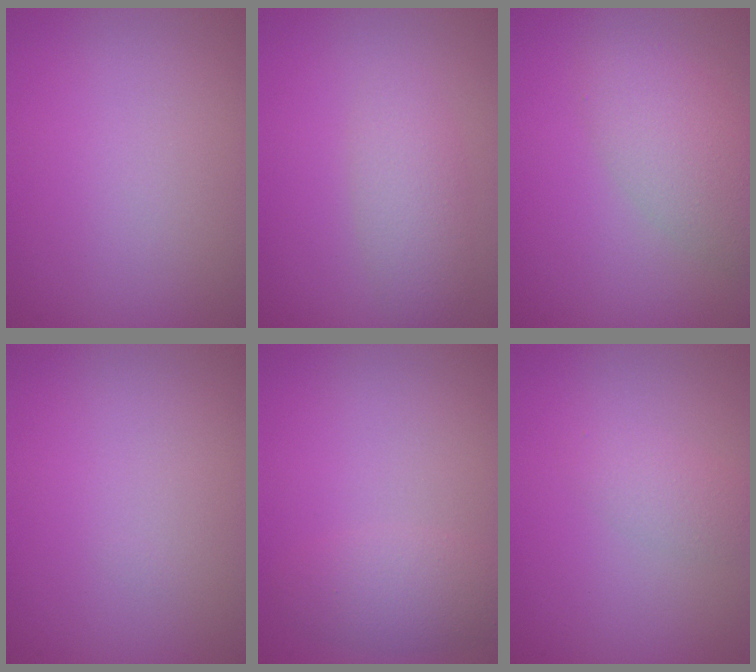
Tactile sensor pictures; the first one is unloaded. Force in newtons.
{"total": 2.7, "press": 2.7, "slide": 0.0}
{"total": 4.2, "press": 4.2, "slide": 0.2}
{"total": 0.0}
{"total": 2.5, "press": 2.5, "slide": 0.1}
{"total": 1.6, "press": 1.6, "slide": 0.0}